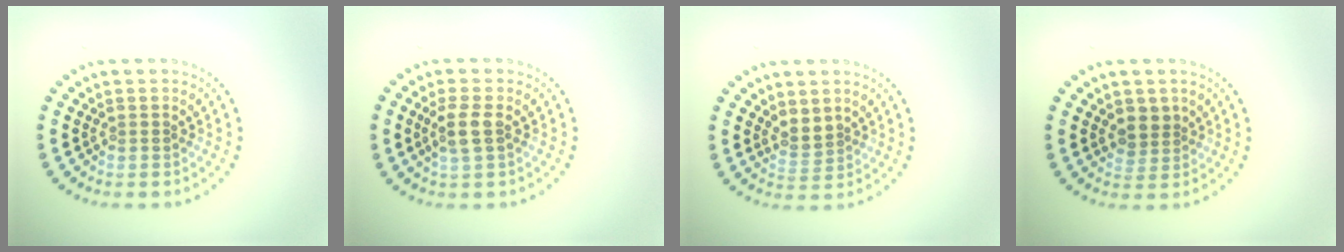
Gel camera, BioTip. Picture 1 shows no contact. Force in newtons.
{"total": 2.2, "press": 2.0, "slide": 0.8}
{"total": 1.7, "press": 1.5, "slide": 0.9}
{"total": 2.0, "press": 1.7, "slide": 1.0}